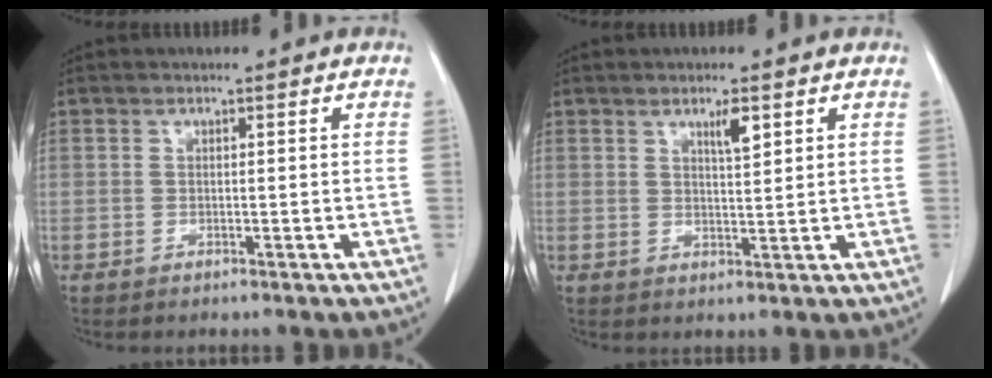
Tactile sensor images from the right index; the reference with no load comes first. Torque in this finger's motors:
{"motor_torque": [0.06, 0.05, 0.01, 0.02]}